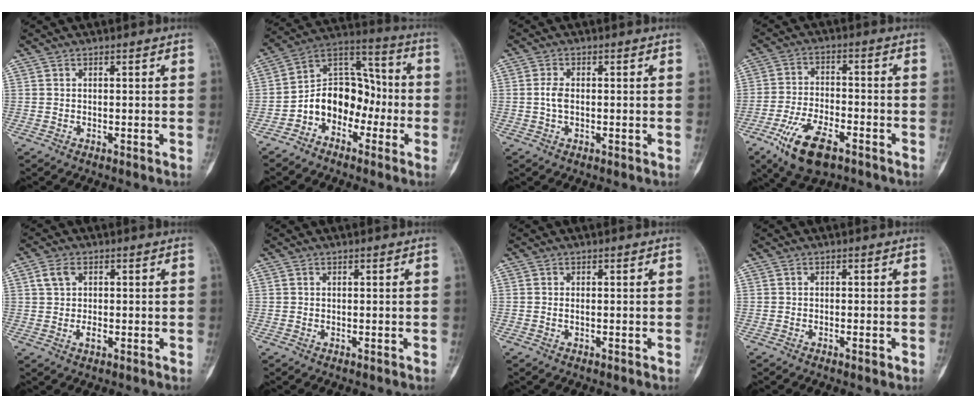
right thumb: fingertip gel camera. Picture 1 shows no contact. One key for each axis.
{"total": 12.6, "fx": -4.1, "fy": 9.4, "fz": 7.3, "tx": -0.082, "ty": 0.071, "tz": -0.082}
{"total": 2.6, "fx": -0.1, "fy": 1.4, "fz": 2.1, "tx": -0.046, "ty": 0.000, "tz": -0.009}
{"total": 12.0, "fx": -6.6, "fy": 5.4, "fz": 8.4, "tx": -0.153, "ty": 0.018, "tz": -0.115}
{"total": 4.4, "fx": 0.7, "fy": 3.0, "fz": 3.1, "tx": -0.057, "ty": 0.001, "tz": 0.011}
{"total": 0.0}
{"total": 0.8, "fx": -0.1, "fy": 0.3, "fz": 0.7, "tx": -0.017, "ty": 0.003, "tz": 0.000}
{"total": 1.2, "fx": -0.6, "fy": 0.4, "fz": 0.9, "tx": -0.015, "ty": 0.001, "tz": -0.007}